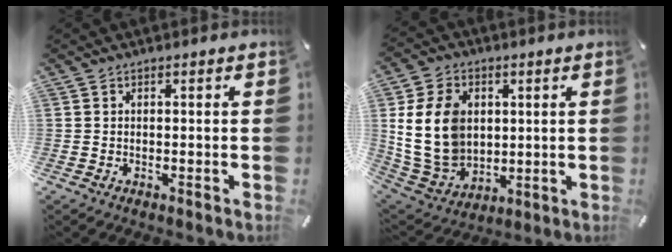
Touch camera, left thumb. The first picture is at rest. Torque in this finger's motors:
{"motor_torque": [2.20, 2.21, 2.20, -0.58, 0.27]}